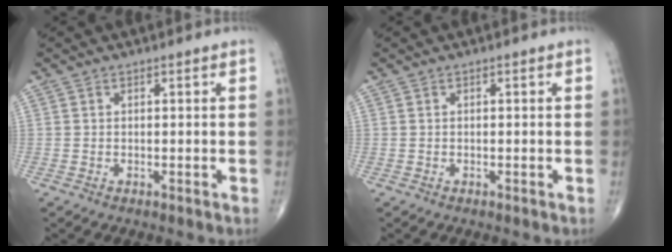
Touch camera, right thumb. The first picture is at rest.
{"total": 0.0}